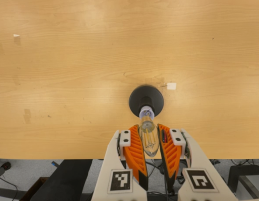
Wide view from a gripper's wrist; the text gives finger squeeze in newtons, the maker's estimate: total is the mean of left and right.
{"total": 20.4, "left": 24.8, "right": 16.0}